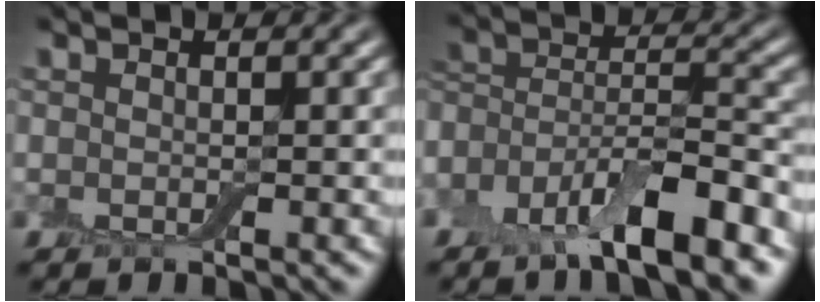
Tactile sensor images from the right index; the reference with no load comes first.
{"total": 8.8, "force": [-5.8, 2.8, 6.0], "torque": [-0.099, 0.001, -0.110]}